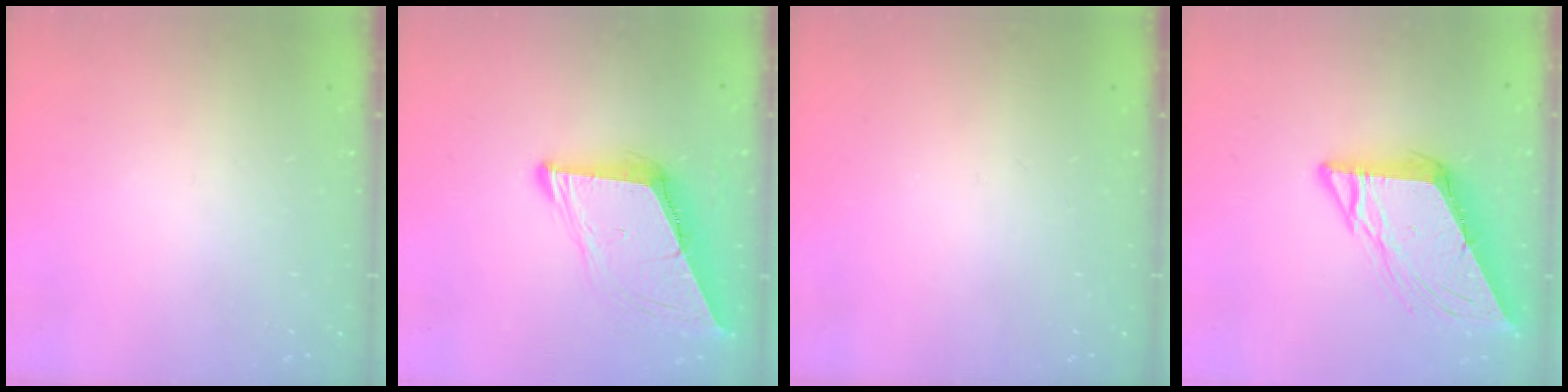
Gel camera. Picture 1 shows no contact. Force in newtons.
{"total": 9.4, "press": 9.3, "slide": 1.1}
{"total": 0.0}
{"total": 11.0, "press": 10.9, "slide": 1.2}